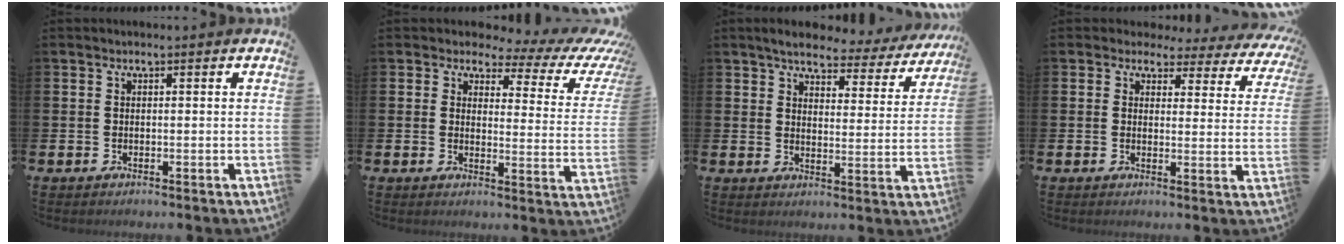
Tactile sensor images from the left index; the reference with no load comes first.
{"total": 2.8, "force": [1.5, 2.1, 1.2], "torque": [-0.019, -0.026, 0.008]}
{"total": 4.5, "force": [4.1, 1.3, 1.5], "torque": [-0.045, -0.025, 0.063]}
{"total": 2.6, "force": [1.9, 1.7, 0.3], "torque": [-0.011, -0.020, 0.024]}